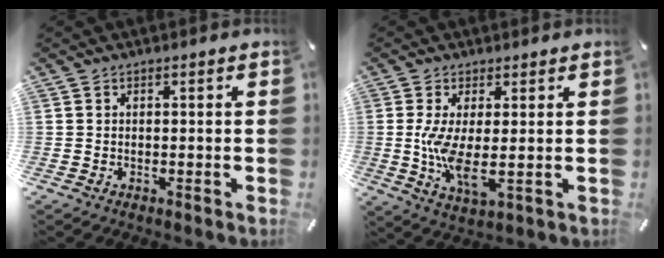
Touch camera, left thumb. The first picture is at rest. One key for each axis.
{"total": 9.0, "fx": 0.3, "fy": 3.0, "fz": 8.4, "tx": -0.183, "ty": -0.025, "tz": 0.004}